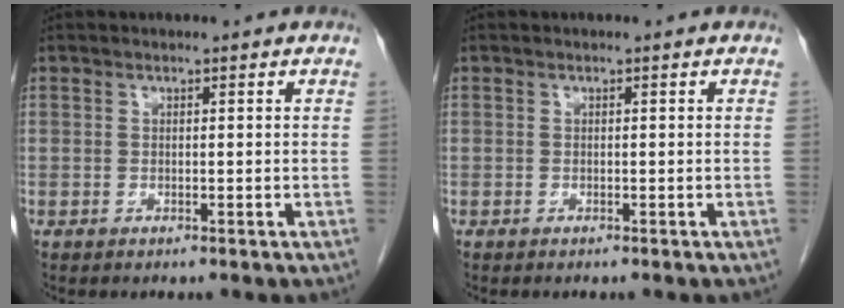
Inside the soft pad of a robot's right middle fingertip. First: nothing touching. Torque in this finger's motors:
{"motor_torque": [1.05, -1.09, 0.20, 0.05]}